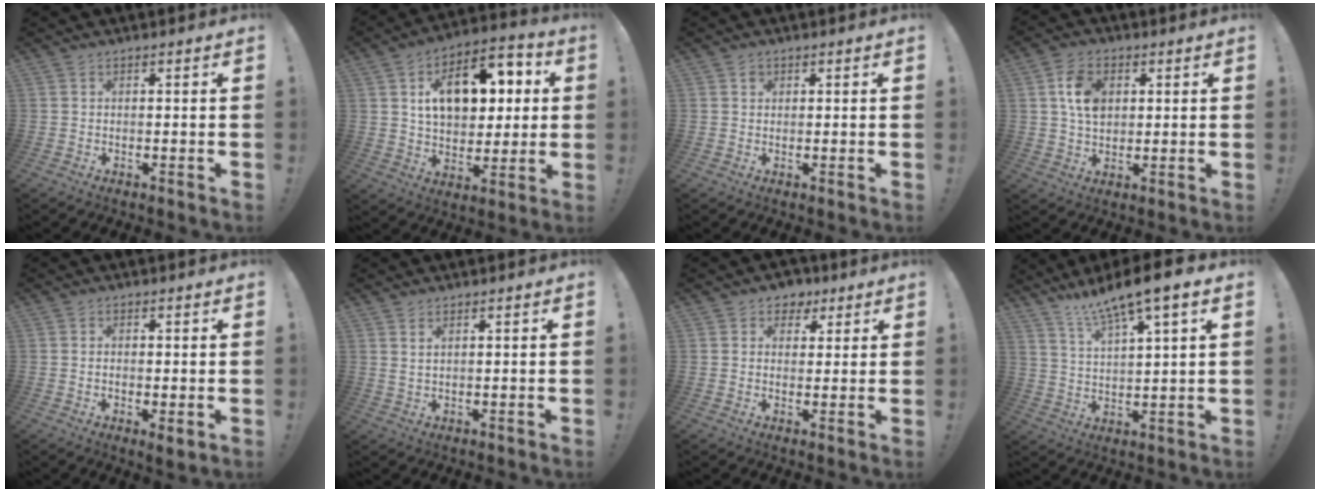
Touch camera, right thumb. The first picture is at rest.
{"total": 17.1, "force": [5.1, 11.0, 12.1], "torque": [-0.174, -0.010, 0.090]}
{"total": 1.3, "force": [0.7, 1.1, 0.2], "torque": [-0.001, 0.001, 0.011]}
{"total": 9.0, "force": [2.4, 6.4, 5.8], "torque": [-0.099, 0.005, 0.048]}
{"total": 2.3, "force": [0.1, 0.9, 2.2], "torque": [-0.033, -0.001, 0.003]}
{"total": 2.0, "force": [1.3, 0.5, 1.5], "torque": [-0.031, -0.003, 0.023]}
{"total": 5.2, "force": [2.5, 4.3, 1.2], "torque": [-0.006, -0.016, 0.047]}
{"total": 10.3, "force": [8.3, 0.6, 6.0], "torque": [-0.106, -0.056, 0.139]}